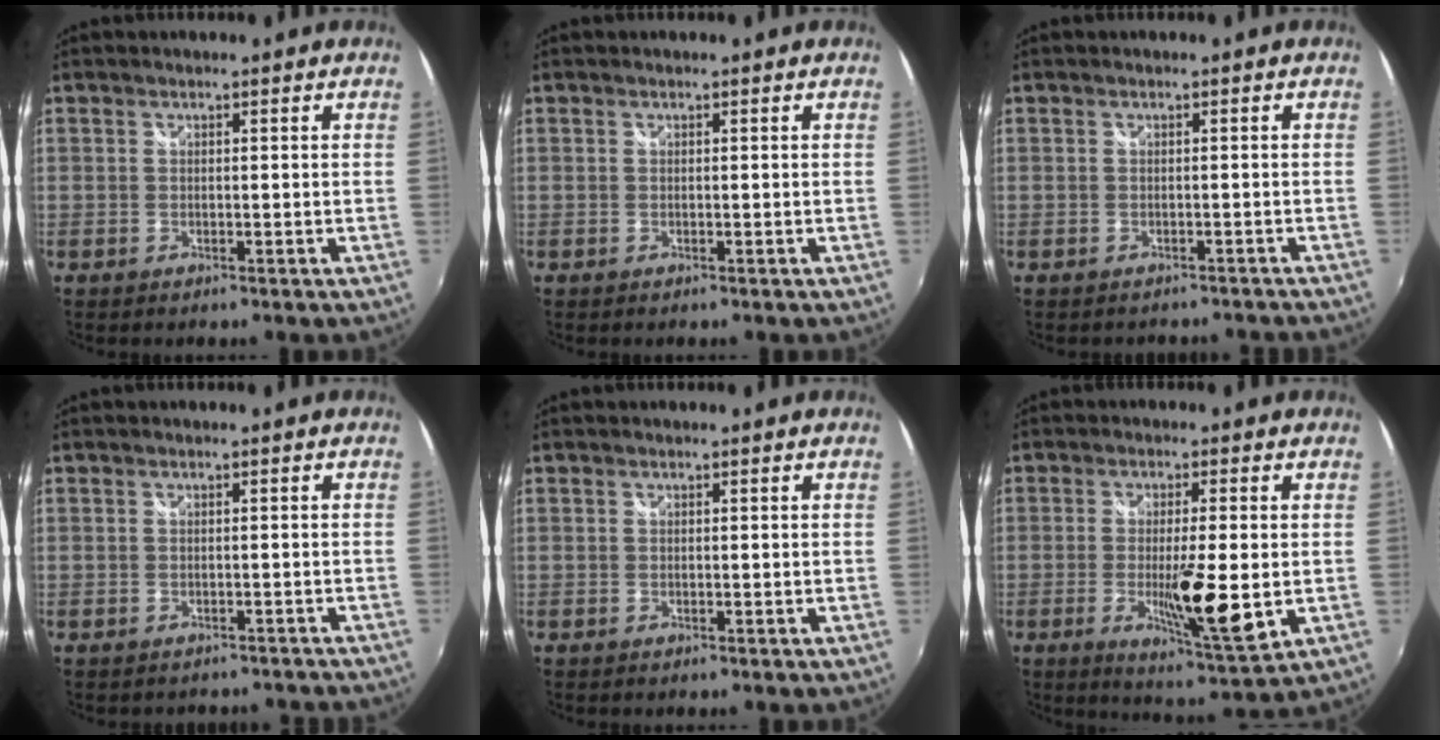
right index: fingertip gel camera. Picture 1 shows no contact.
{"total": 0.0}
{"total": 5.5, "force": [-5.0, 1.6, 1.7], "torque": [-0.030, -0.017, -0.059]}
{"total": 6.4, "force": [-5.8, 1.9, 1.8], "torque": [-0.032, -0.015, -0.066]}
{"total": 0.0}
{"total": 10.8, "force": [-1.9, 1.9, 10.5], "torque": [-0.177, -0.025, -0.029]}